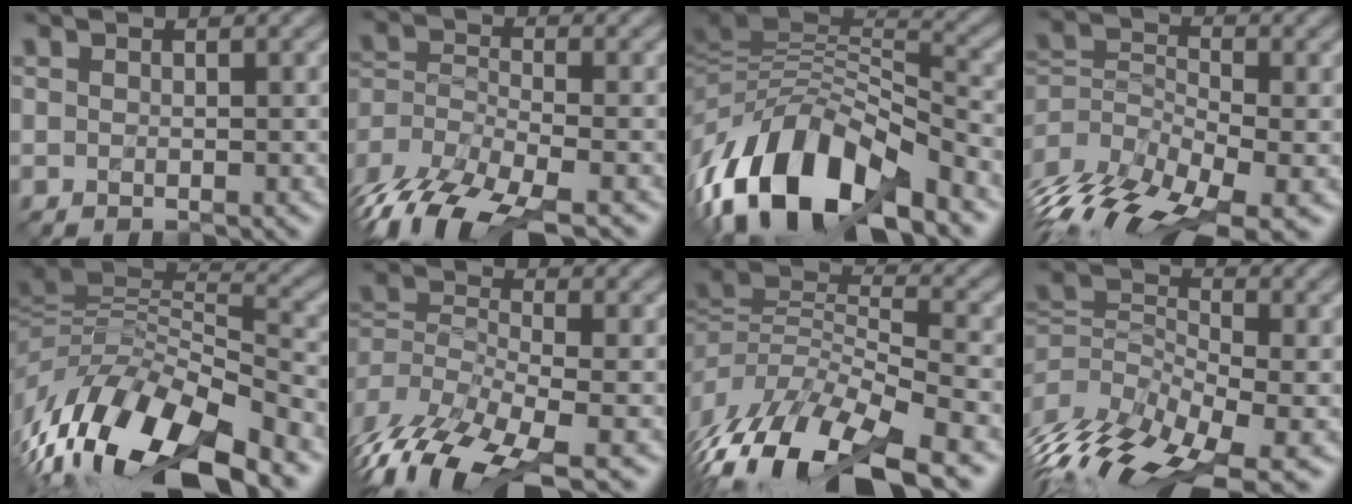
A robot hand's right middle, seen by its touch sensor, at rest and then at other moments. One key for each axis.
{"total": 12.0, "fx": -9.4, "fy": 4.0, "fz": 6.2, "tx": -0.124, "ty": -0.029, "tz": -0.160}
{"total": 13.4, "fx": -6.7, "fy": 5.9, "fz": 10.0, "tx": -0.185, "ty": 0.019, "tz": -0.125}
{"total": 11.7, "fx": -6.9, "fy": 5.1, "fz": 8.0, "tx": -0.176, "ty": 0.001, "tz": -0.124}
{"total": 14.9, "fx": -7.4, "fy": 6.0, "fz": 11.5, "tx": -0.228, "ty": 0.017, "tz": -0.133}
{"total": 12.2, "fx": -8.5, "fy": 4.5, "fz": 7.5, "tx": -0.162, "ty": -0.021, "tz": -0.140}
{"total": 12.0, "fx": -6.9, "fy": 5.2, "fz": 8.4, "tx": -0.162, "ty": 0.002, "tz": -0.127}
{"total": 11.9, "fx": -5.8, "fy": 5.3, "fz": 8.9, "tx": -0.198, "ty": 0.003, "tz": -0.104}